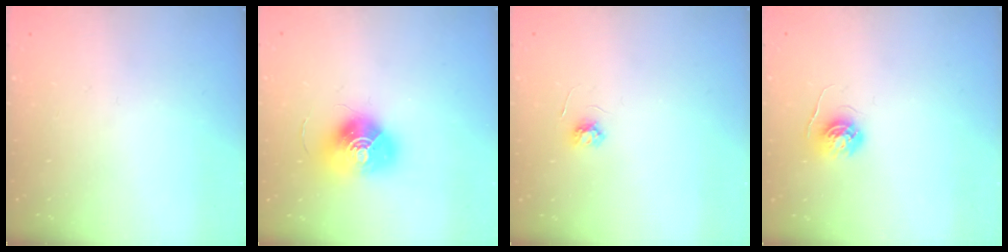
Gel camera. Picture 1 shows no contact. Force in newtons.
{"total": 13.5, "press": 13.5, "slide": 0.6}
{"total": 3.6, "press": 3.6, "slide": 0.5}
{"total": 4.3, "press": 4.3, "slide": 0.5}